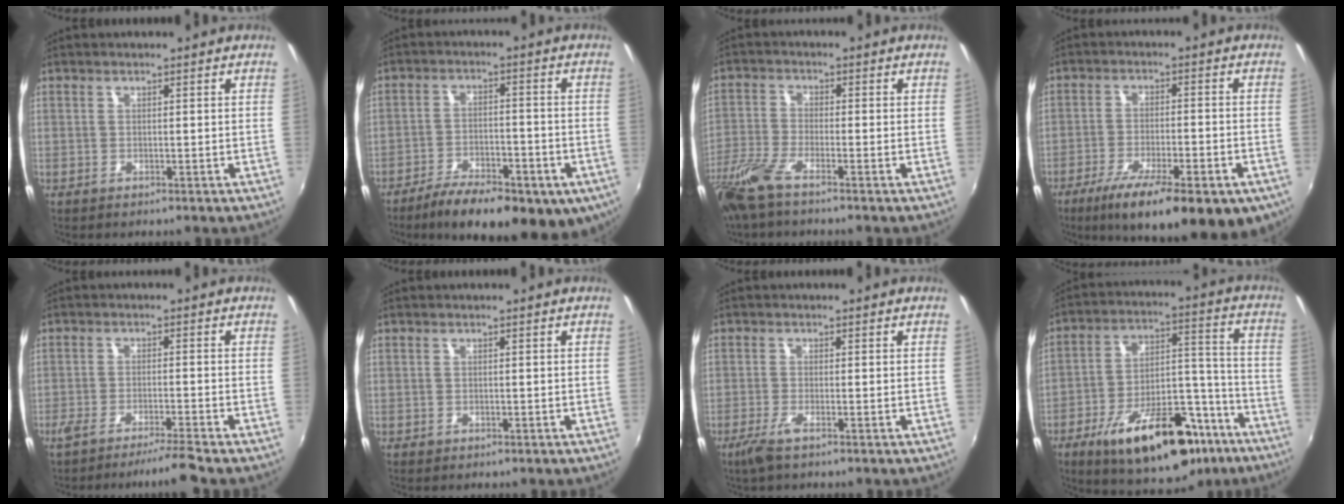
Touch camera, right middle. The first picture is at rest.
{"total": 19.3, "force": [-12.2, 7.4, 12.9], "torque": [-0.219, -0.036, -0.170]}
{"total": 7.5, "force": [-5.7, 1.2, 4.8], "torque": [-0.117, -0.018, -0.118]}
{"total": 19.3, "force": [-11.6, 5.3, 14.4], "torque": [-0.242, -0.055, -0.170]}
{"total": 6.0, "force": [-5.2, -1.0, 2.9], "torque": [-0.062, -0.005, -0.091]}
{"total": 0.5, "force": [-0.3, 0.3, 0.2], "torque": [-0.004, -0.002, -0.005]}
{"total": 3.3, "force": [-2.1, 0.2, 2.5], "torque": [-0.061, -0.010, -0.043]}
{"total": 24.4, "force": [-14.9, 10.5, 16.3], "torque": [-0.264, 0.010, -0.209]}